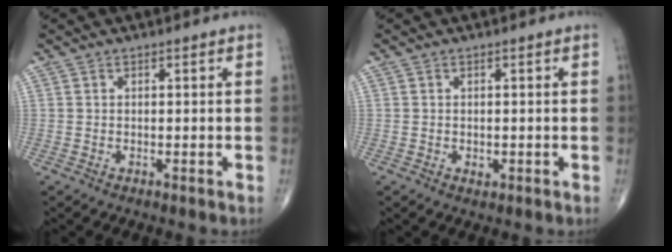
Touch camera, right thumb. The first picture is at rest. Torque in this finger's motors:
{"motor_torque": [-0.20, -0.04, 0.08, 0.26, -0.02]}